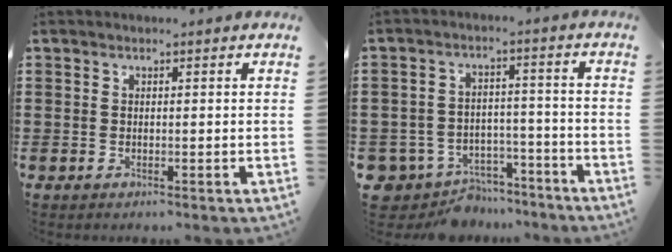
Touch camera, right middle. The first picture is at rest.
{"total": 6.4, "force": [-5.8, 2.7, 0.6], "torque": [-0.025, 0.019, -0.116]}